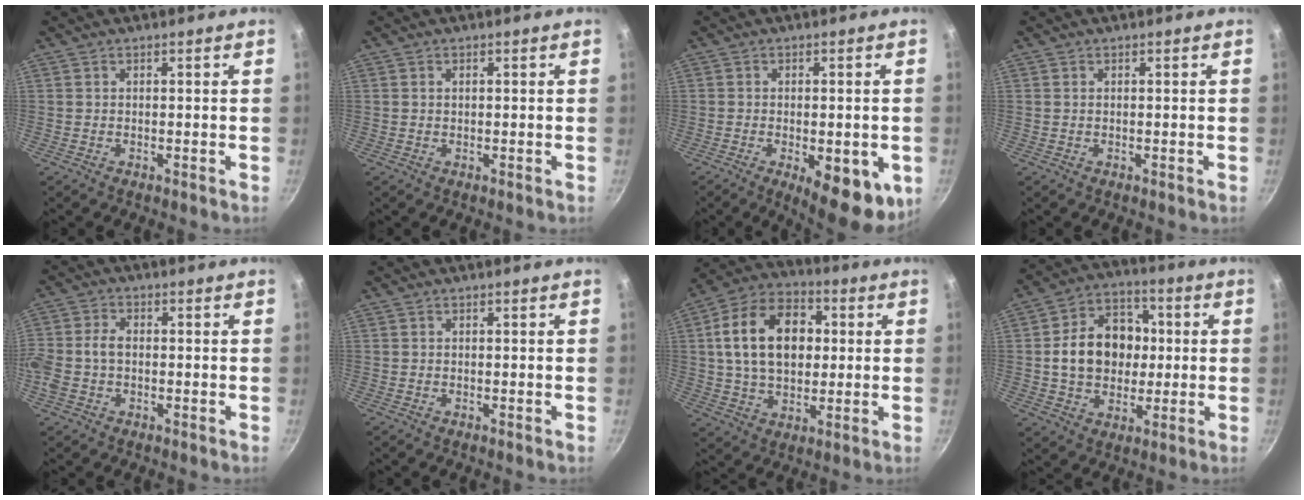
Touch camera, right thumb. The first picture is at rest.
{"total": 0.7, "force": [0.2, 0.5, 0.5], "torque": [-0.006, 0.003, 0.003]}
{"total": 12.3, "force": [-3.8, 4.7, 10.7], "torque": [-0.118, -0.002, -0.043]}
{"total": 0.0}
{"total": 6.8, "force": [-0.9, 4.7, 4.8], "torque": [-0.102, 0.017, -0.027]}
{"total": 0.0}
{"total": 17.9, "force": [2.8, 12.3, 12.8], "torque": [-0.188, 0.019, 0.036]}
{"total": 15.2, "force": [0.8, 11.9, 9.4], "torque": [-0.117, 0.024, 0.007]}